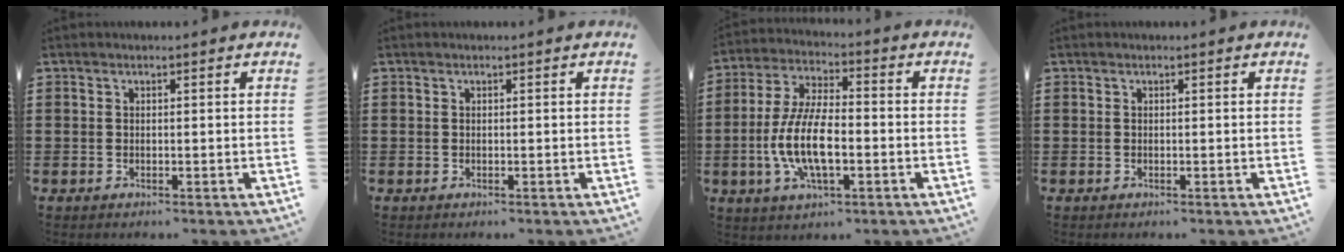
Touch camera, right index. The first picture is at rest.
{"total": 0.0}
{"total": 10.6, "force": [-2.5, 4.1, 9.4], "torque": [-0.210, -0.010, -0.051]}
{"total": 0.0}